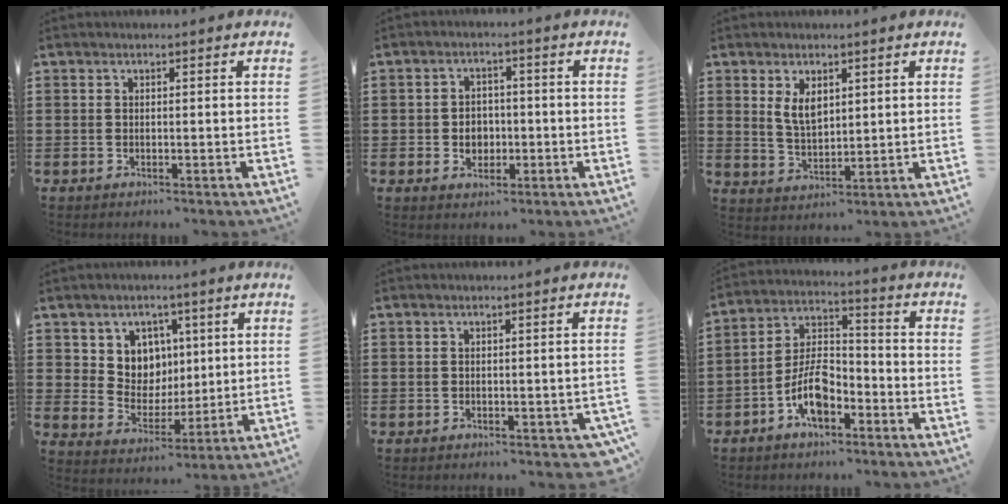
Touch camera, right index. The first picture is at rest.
{"total": 3.4, "force": [-0.8, 2.8, 1.8], "torque": [-0.034, 0.000, -0.018]}
{"total": 4.0, "force": [2.0, 2.0, 2.9], "torque": [-0.054, 0.002, 0.034]}
{"total": 6.4, "force": [2.7, 5.7, 1.2], "torque": [-0.051, -0.004, 0.049]}
{"total": 0.8, "force": [-0.8, 0.1, 0.3], "torque": [-0.006, -0.001, -0.015]}
{"total": 8.2, "force": [-4.4, 3.9, 5.7], "torque": [-0.125, 0.009, -0.085]}